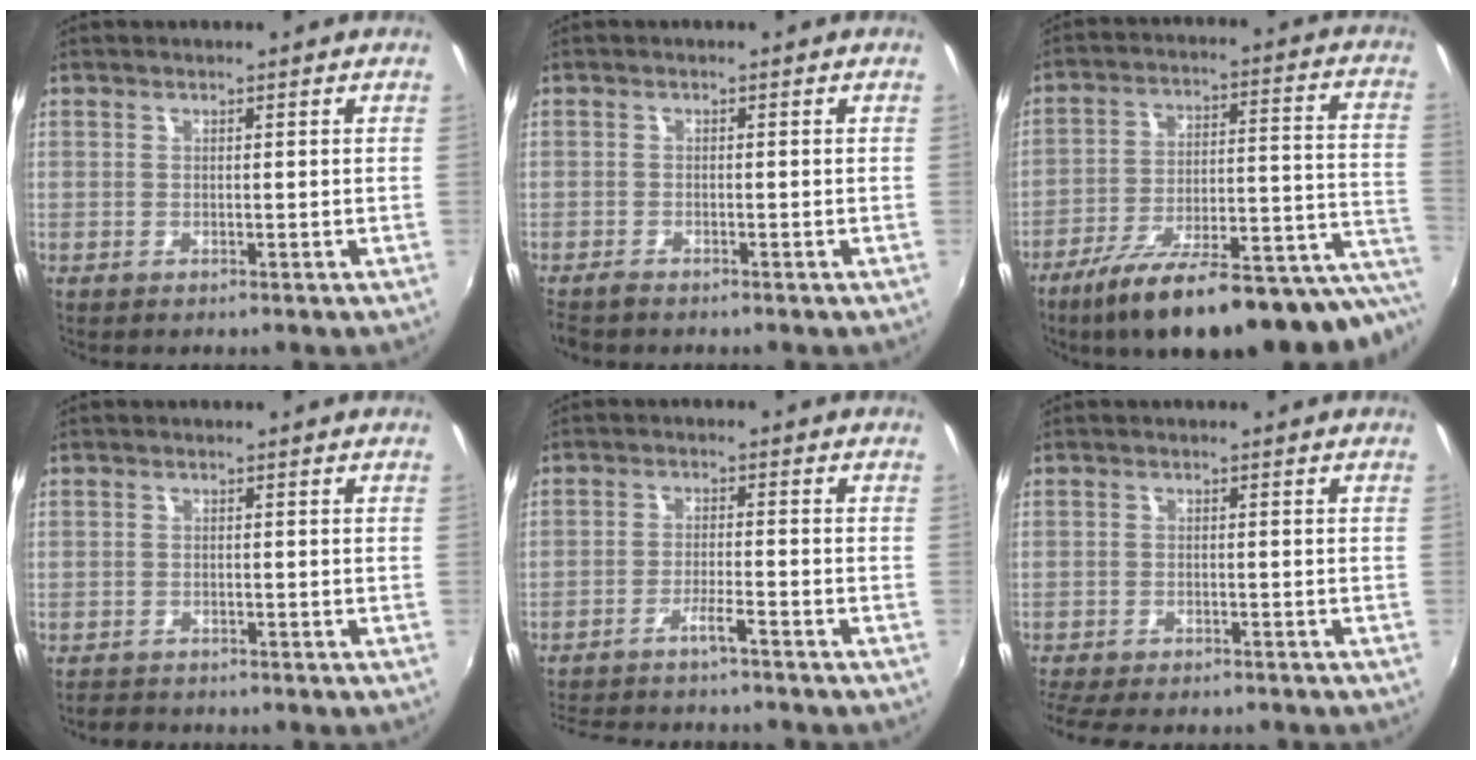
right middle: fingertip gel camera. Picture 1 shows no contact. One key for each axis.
{"total": 2.3, "fx": -2.1, "fy": 0.6, "fz": 0.9, "tx": -0.026, "ty": -0.012, "tz": -0.042}
{"total": 27.3, "fx": -19.8, "fy": 5.7, "fz": 17.9, "tx": -0.239, "ty": -0.047, "tz": -0.279}
{"total": 2.5, "fx": -2.4, "fy": 0.8, "fz": 0.2, "tx": -0.017, "ty": -0.003, "tz": -0.044}
{"total": 8.4, "fx": -7.5, "fy": 0.0, "fz": 3.7, "tx": -0.088, "ty": 0.001, "tz": -0.122}
{"total": 9.2, "fx": -8.1, "fy": 2.0, "fz": 3.9, "tx": -0.095, "ty": -0.026, "tz": -0.127}